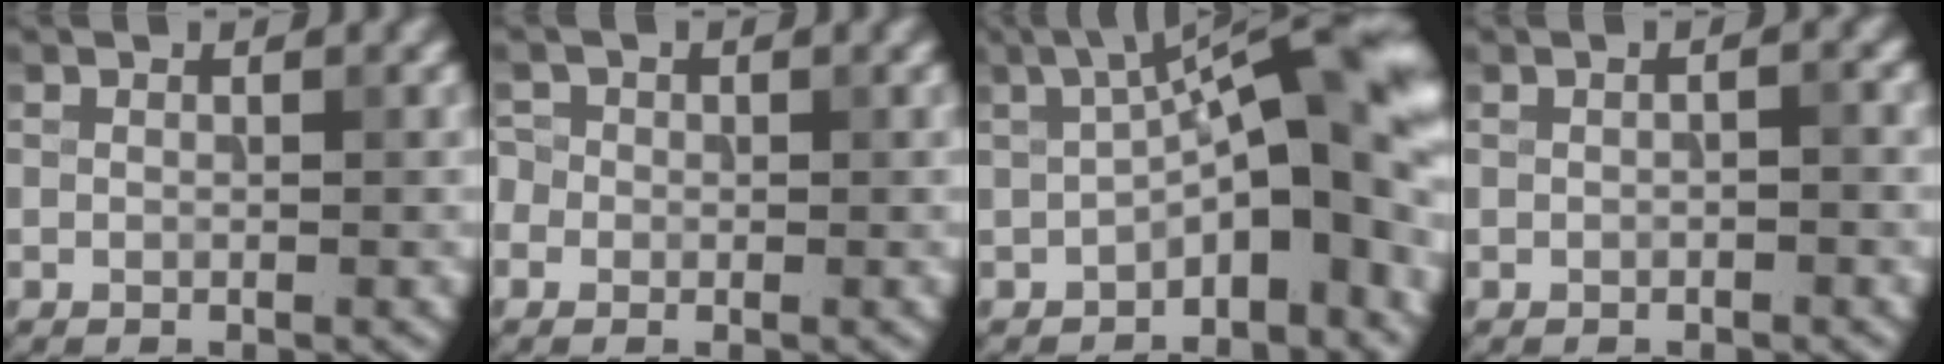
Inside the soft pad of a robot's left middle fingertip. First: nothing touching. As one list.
[{"total": 1.9, "force": [0.0, 1.8, 0.6], "torque": [-0.007, 0.014, -0.013]}, {"total": 11.7, "force": [-0.6, 4.0, 11.0], "torque": [-0.145, 0.024, -0.022]}, {"total": 0.8, "force": [-0.2, 0.0, 0.8], "torque": [-0.013, 0.002, -0.004]}]